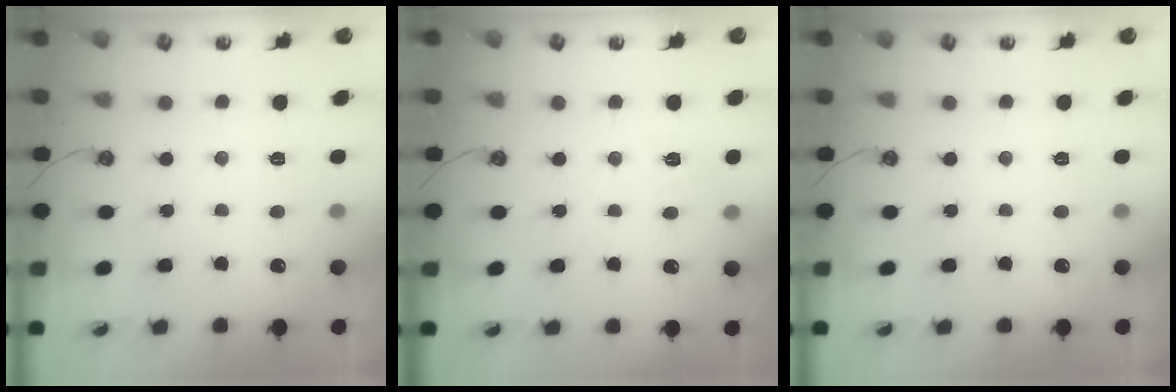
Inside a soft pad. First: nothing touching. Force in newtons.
{"total": 6.7, "press": 6.7, "slide": 0.8}
{"total": 0.0}